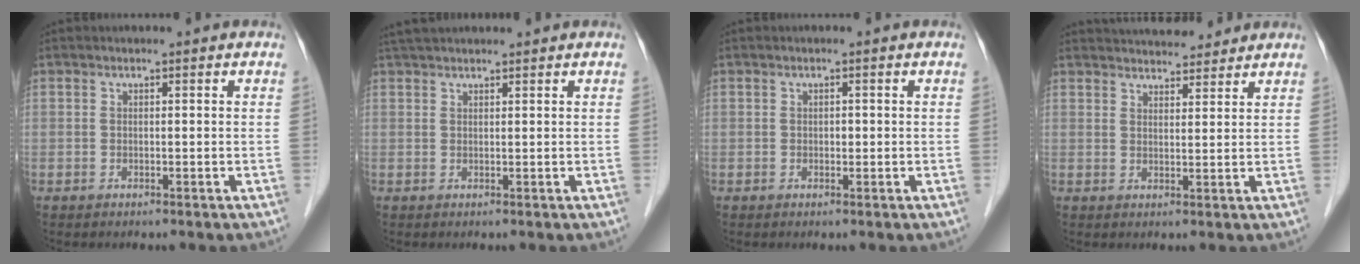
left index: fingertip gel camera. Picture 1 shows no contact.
{"total": 4.4, "force": [4.0, 0.6, 1.8], "torque": [-0.027, 0.036, 0.070]}
{"total": 0.6, "force": [0.0, 0.5, 0.4], "torque": [-0.007, 0.001, -0.001]}
{"total": 9.1, "force": [8.7, 2.0, 2.1], "torque": [-0.023, 0.017, 0.120]}